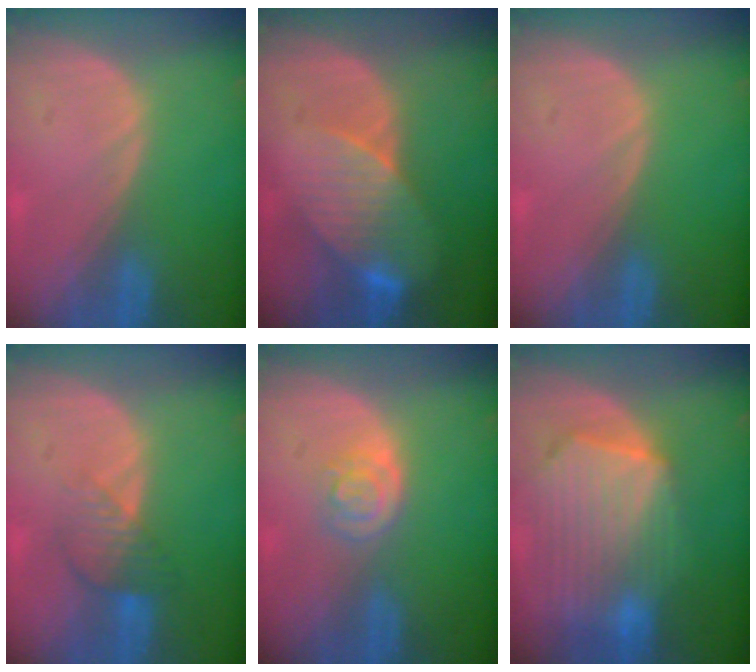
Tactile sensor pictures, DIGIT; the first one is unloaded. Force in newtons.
{"total": 8.5, "press": 7.5, "slide": 3.8}
{"total": 0.0}
{"total": 4.5, "press": 3.9, "slide": 2.3}
{"total": 3.2, "press": 3.2, "slide": 0.2}
{"total": 10.7, "press": 9.4, "slide": 5.2}